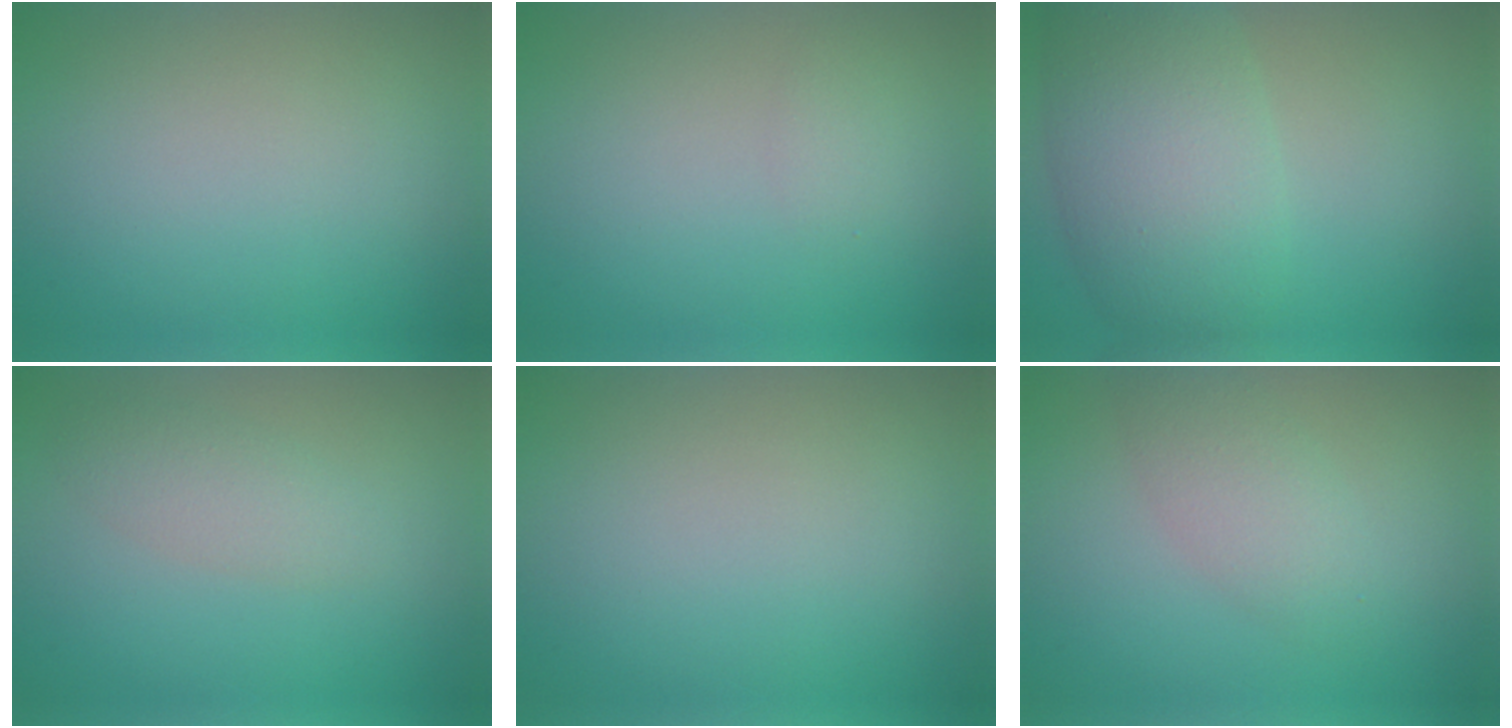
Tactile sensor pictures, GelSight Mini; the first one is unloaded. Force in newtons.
{"total": 0.9, "press": 0.9, "slide": 0.0}
{"total": 8.0, "press": 8.0, "slide": 0.3}
{"total": 2.4, "press": 2.4, "slide": 0.0}
{"total": 0.0}
{"total": 3.0, "press": 3.0, "slide": 0.1}